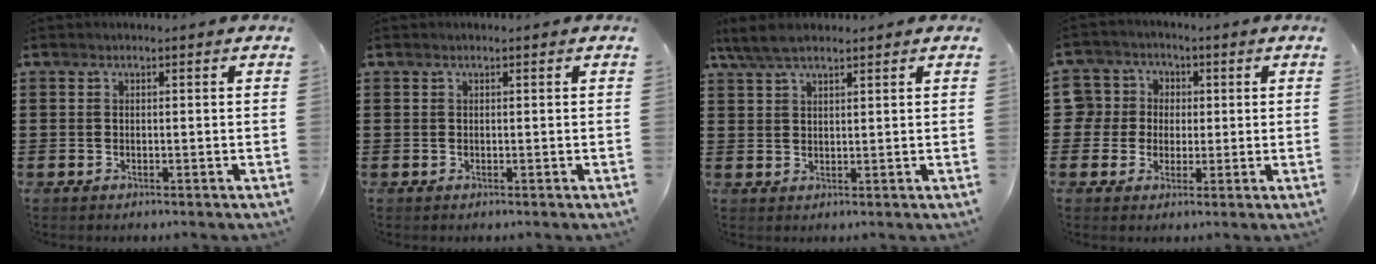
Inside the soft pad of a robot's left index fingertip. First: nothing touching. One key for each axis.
{"total": 0.0}
{"total": 4.4, "fx": 3.2, "fy": 1.3, "fz": 2.7, "tx": -0.061, "ty": 0.004, "tz": 0.060}
{"total": 5.6, "fx": 0.2, "fy": 5.6, "fz": 0.0, "tx": -0.039, "ty": 0.008, "tz": -0.001}